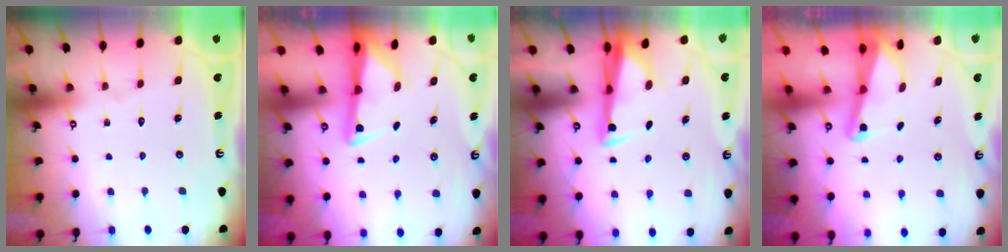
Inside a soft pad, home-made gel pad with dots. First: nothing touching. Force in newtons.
{"total": 2.8, "press": 2.8, "slide": 0.6}
{"total": 3.4, "press": 3.3, "slide": 1.0}
{"total": 2.1, "press": 2.1, "slide": 0.3}